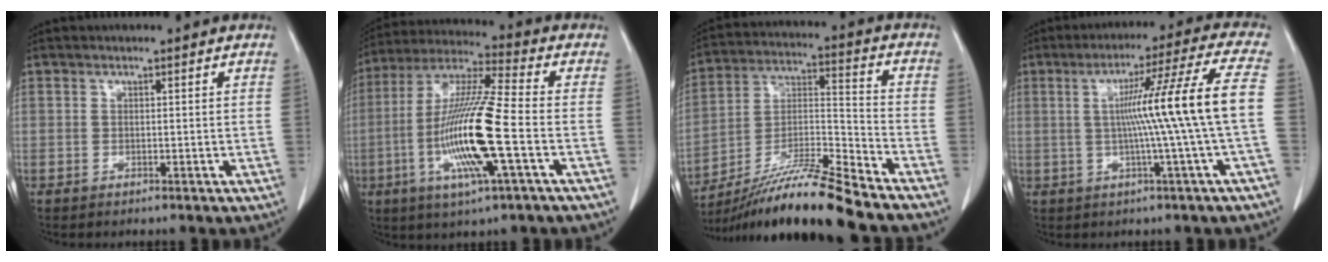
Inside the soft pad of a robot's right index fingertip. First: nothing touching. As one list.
[{"total": 16.5, "force": [-4.0, 0.6, 16.0], "torque": [-0.327, -0.012, -0.081]}, {"total": 16.0, "force": [-13.6, -1.1, 8.4], "torque": [-0.156, -0.009, -0.246]}, {"total": 13.3, "force": [-0.5, -2.7, 13.0], "torque": [-0.193, 0.009, -0.004]}]